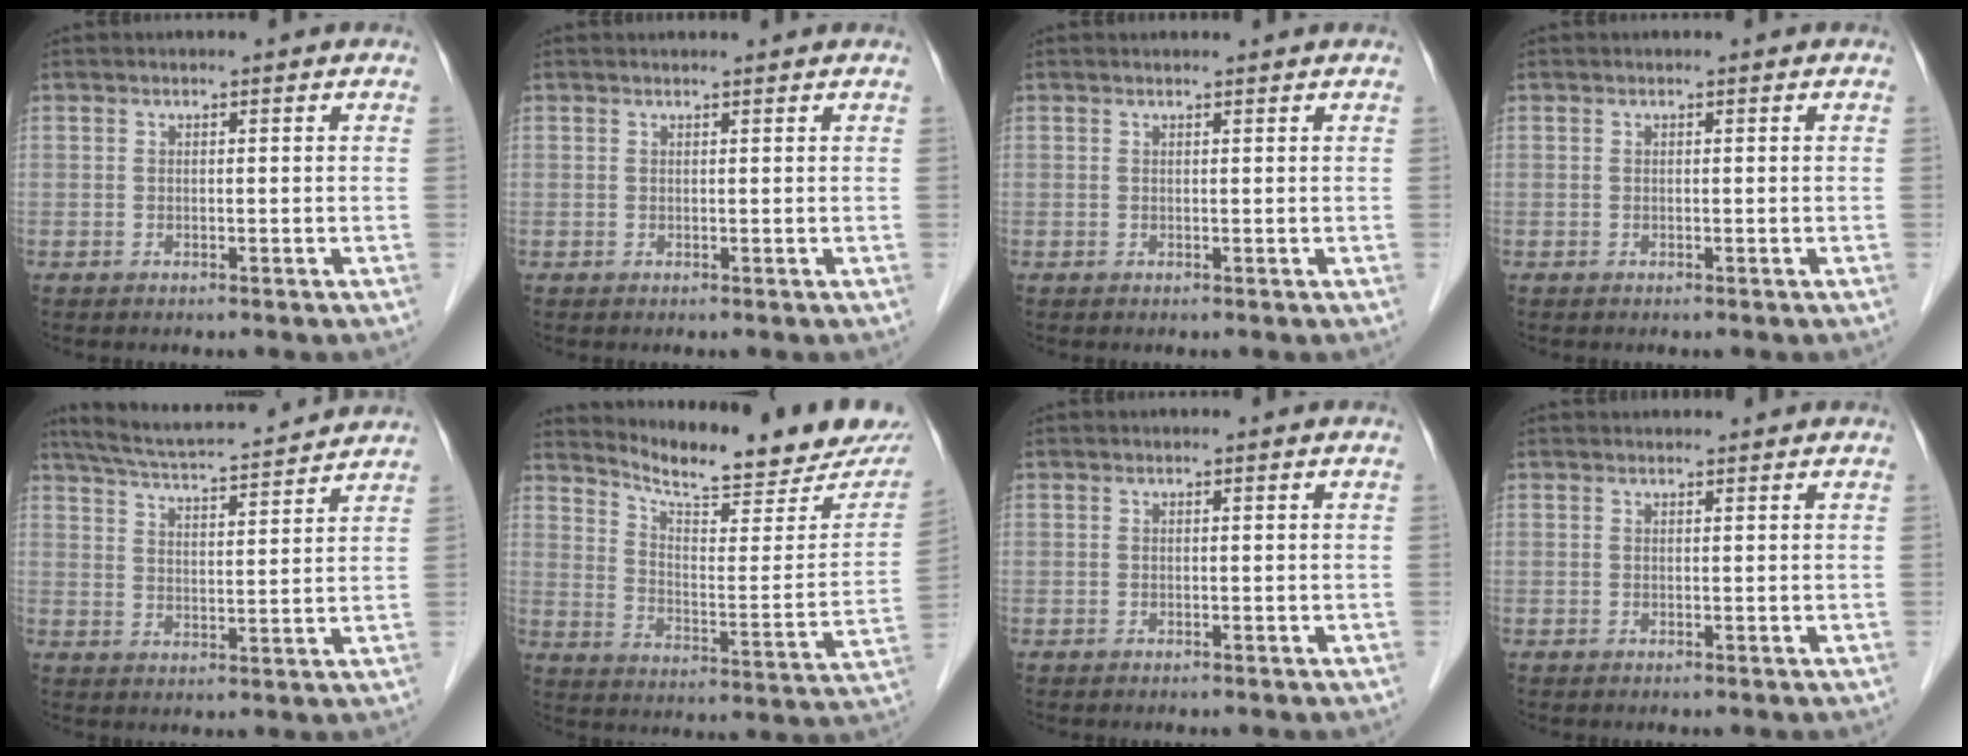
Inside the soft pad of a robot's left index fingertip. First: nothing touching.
{"total": 1.9, "force": [1.8, 0.0, 0.5], "torque": [-0.008, 0.011, 0.020]}
{"total": 1.6, "force": [1.5, 0.0, 0.4], "torque": [-0.008, 0.010, 0.017]}
{"total": 0.0}
{"total": 15.0, "force": [13.9, 0.8, 5.6], "torque": [-0.104, 0.018, 0.206]}
{"total": 18.9, "force": [17.5, 1.9, 7.0], "torque": [-0.112, -0.068, 0.234]}
{"total": 0.0}
{"total": 2.3, "force": [2.2, 0.3, 0.5], "torque": [-0.008, 0.020, 0.028]}